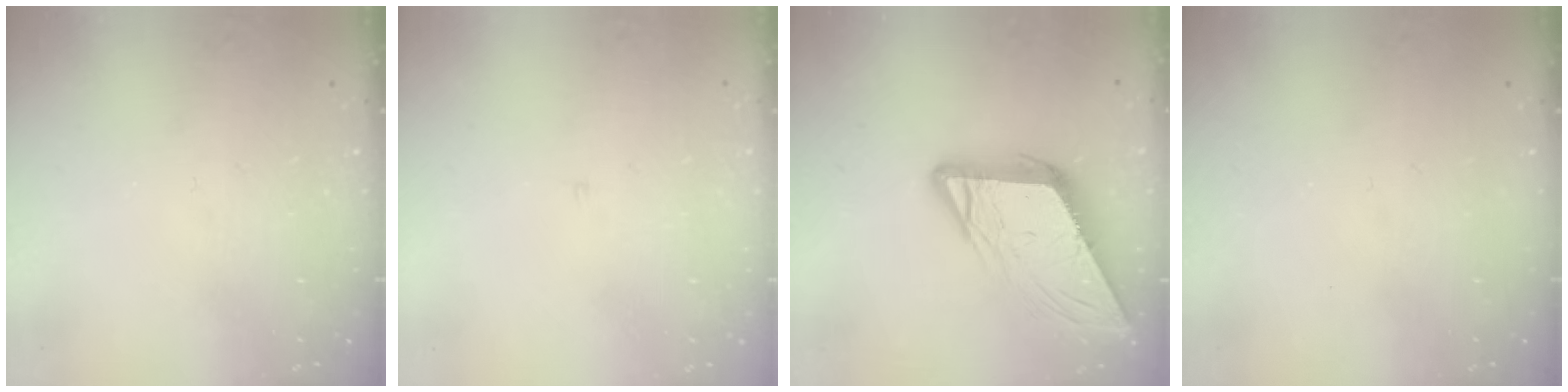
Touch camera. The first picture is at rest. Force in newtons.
{"total": 2.1, "press": 2.1, "slide": 0.2}
{"total": 10.6, "press": 10.5, "slide": 1.1}
{"total": 0.0}